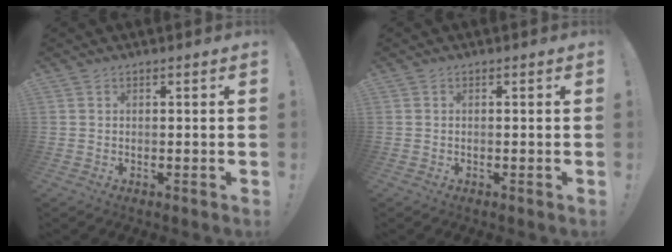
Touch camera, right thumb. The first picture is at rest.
{"total": 0.0}